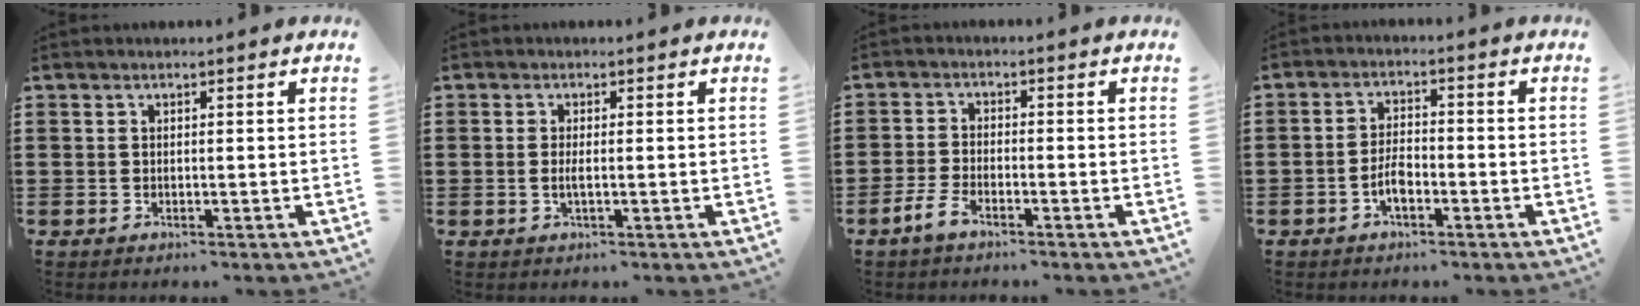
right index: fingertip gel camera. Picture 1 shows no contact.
{"total": 1.6, "force": [-0.3, 0.3, 1.5], "torque": [-0.036, -0.004, -0.007]}
{"total": 3.0, "force": [-2.3, 0.8, 1.7], "torque": [-0.050, 0.001, -0.052]}
{"total": 3.8, "force": [-1.7, 1.6, 3.0], "torque": [-0.067, 0.002, -0.036]}